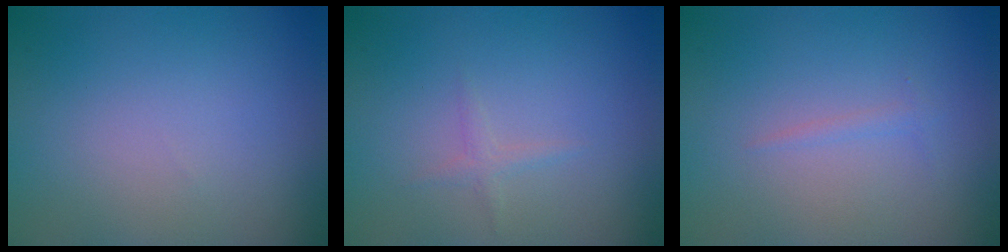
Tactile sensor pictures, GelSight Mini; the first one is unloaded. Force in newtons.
{"total": 0.8, "press": 0.8, "slide": 0.1}
{"total": 0.7, "press": 0.7, "slide": 0.0}